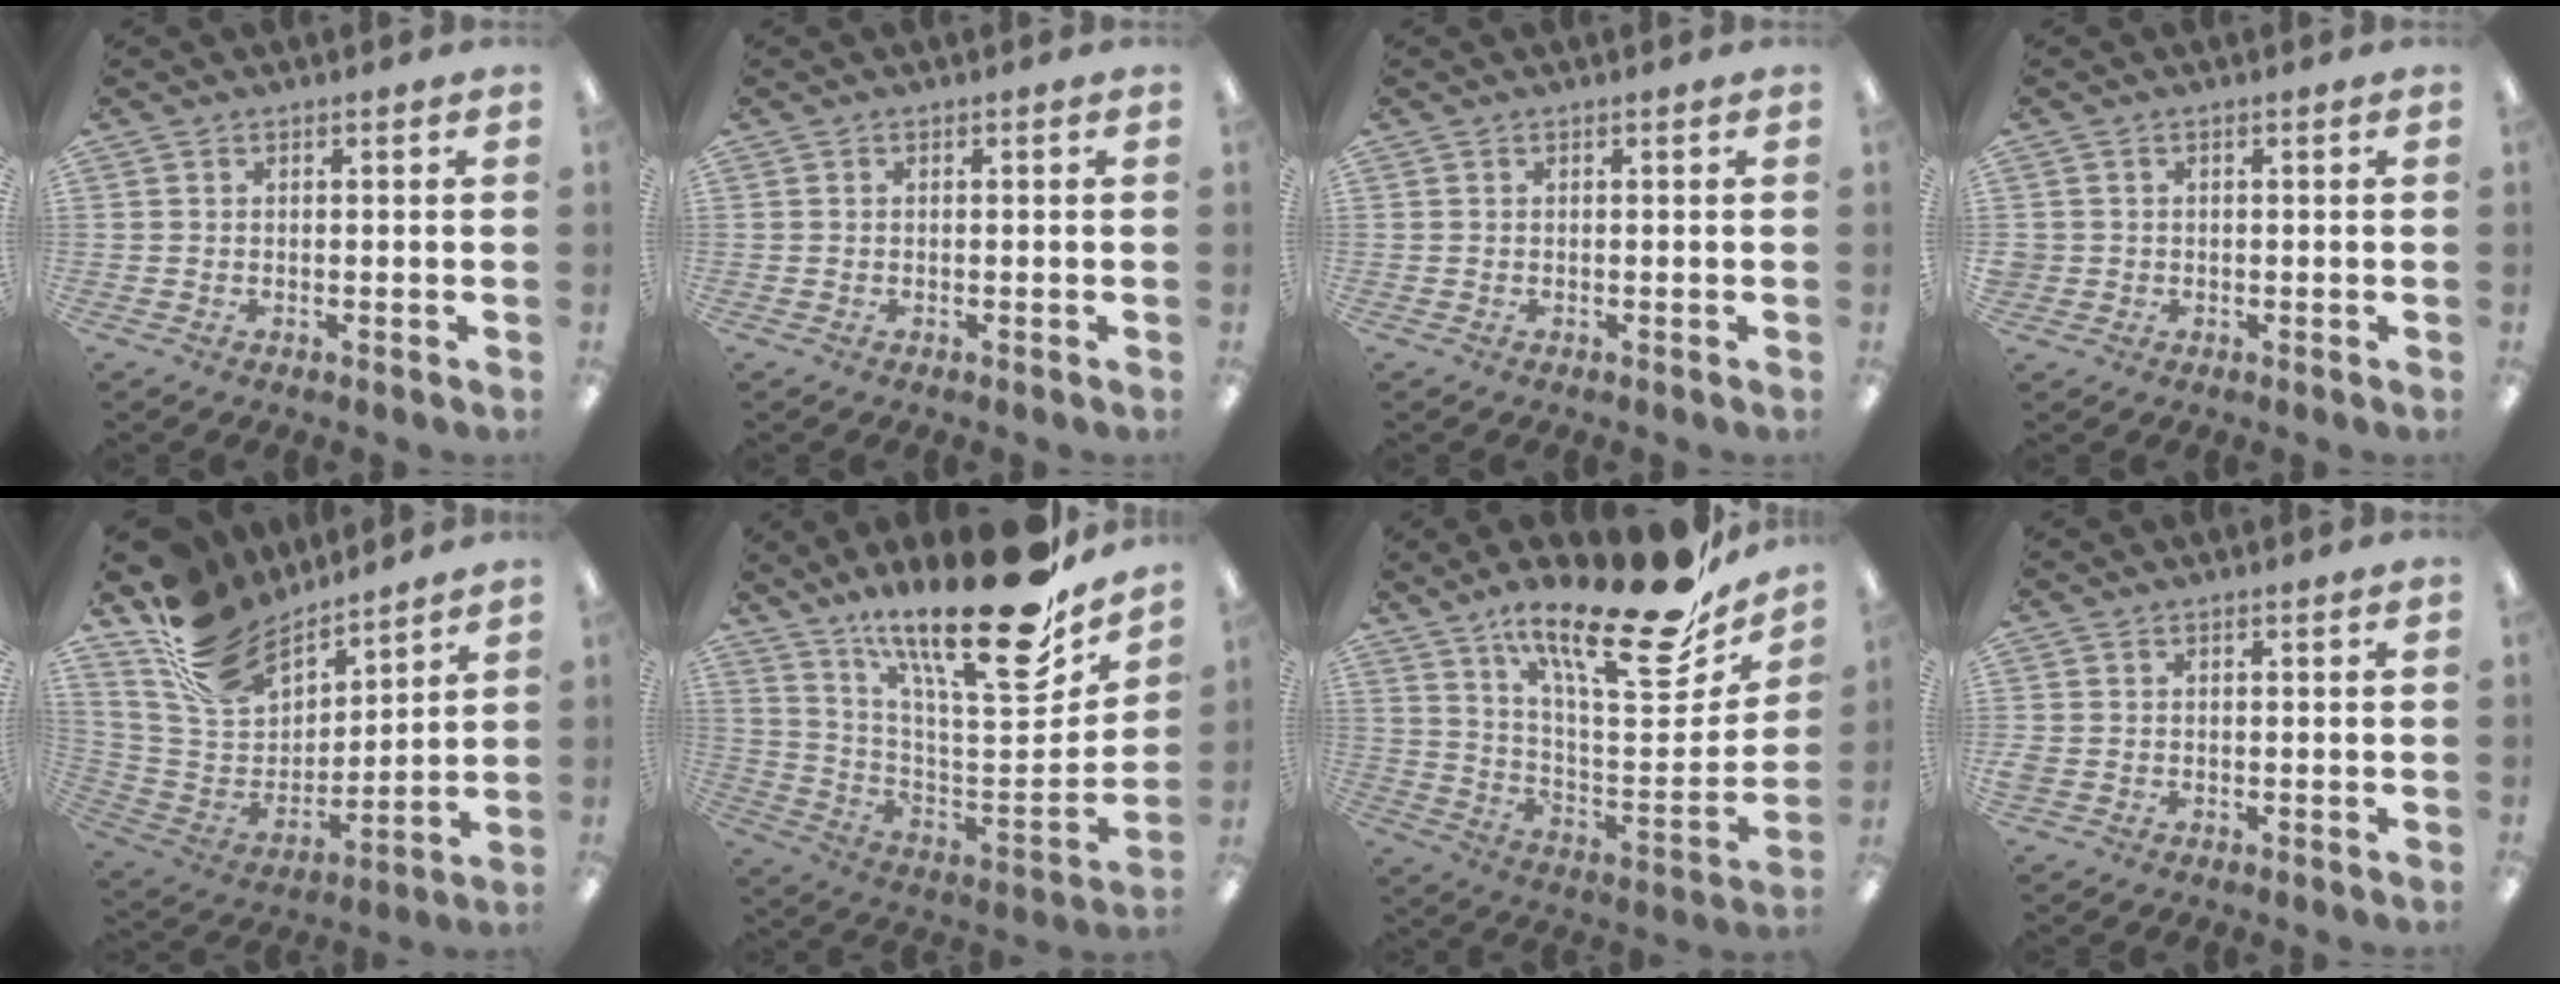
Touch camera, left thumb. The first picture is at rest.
{"total": 0.0}
{"total": 0.0}
{"total": 1.6, "force": [0.3, 1.5, 0.1], "torque": [-0.004, 0.004, 0.004]}
{"total": 19.6, "force": [14.9, 10.4, 7.3], "torque": [-0.164, -0.095, 0.280]}
{"total": 26.4, "force": [19.9, 5.9, 16.3], "torque": [-0.236, -0.148, 0.321]}
{"total": 26.4, "force": [19.3, 6.6, 16.7], "torque": [-0.241, -0.139, 0.312]}
{"total": 1.3, "force": [-0.2, 1.2, 0.5], "torque": [-0.008, 0.003, -0.004]}